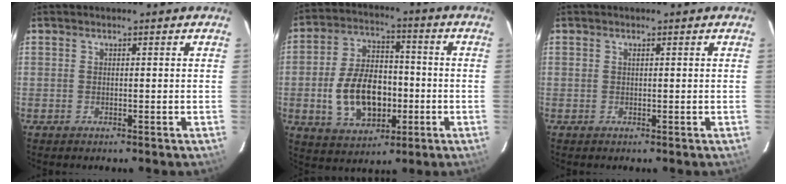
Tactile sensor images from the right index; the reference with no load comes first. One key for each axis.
{"total": 14.4, "fx": -3.2, "fy": 8.6, "fz": 11.1, "tx": -0.226, "ty": 0.014, "tz": -0.041}
{"total": 0.0}